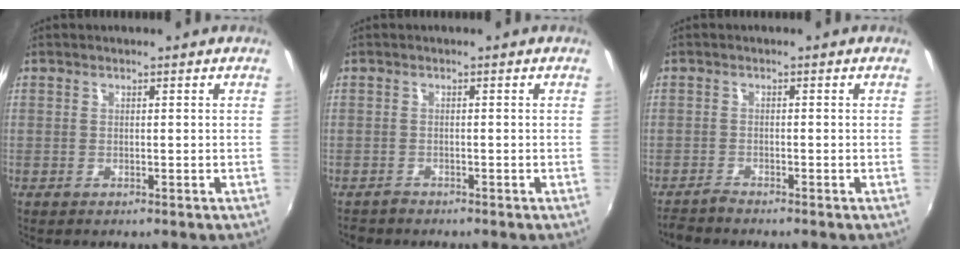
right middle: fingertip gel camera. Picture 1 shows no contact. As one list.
[{"total": 1.3, "force": [-1.2, 0.4, 0.0], "torque": [-0.005, -0.001, -0.022]}, {"total": 2.1, "force": [-2.1, -0.1, 0.4], "torque": [-0.017, -0.008, -0.044]}]